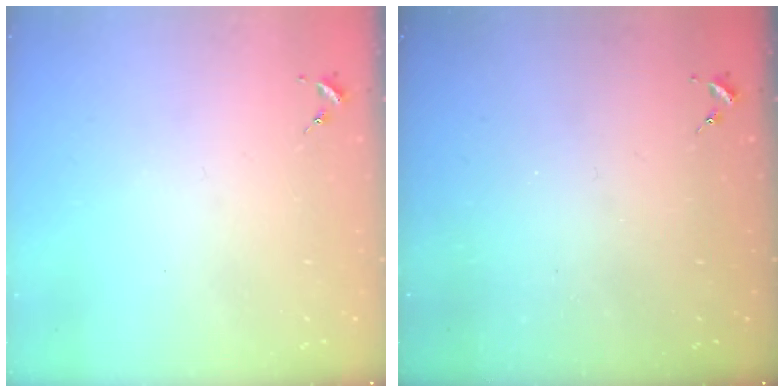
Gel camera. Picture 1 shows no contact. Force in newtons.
{"total": 0.0}